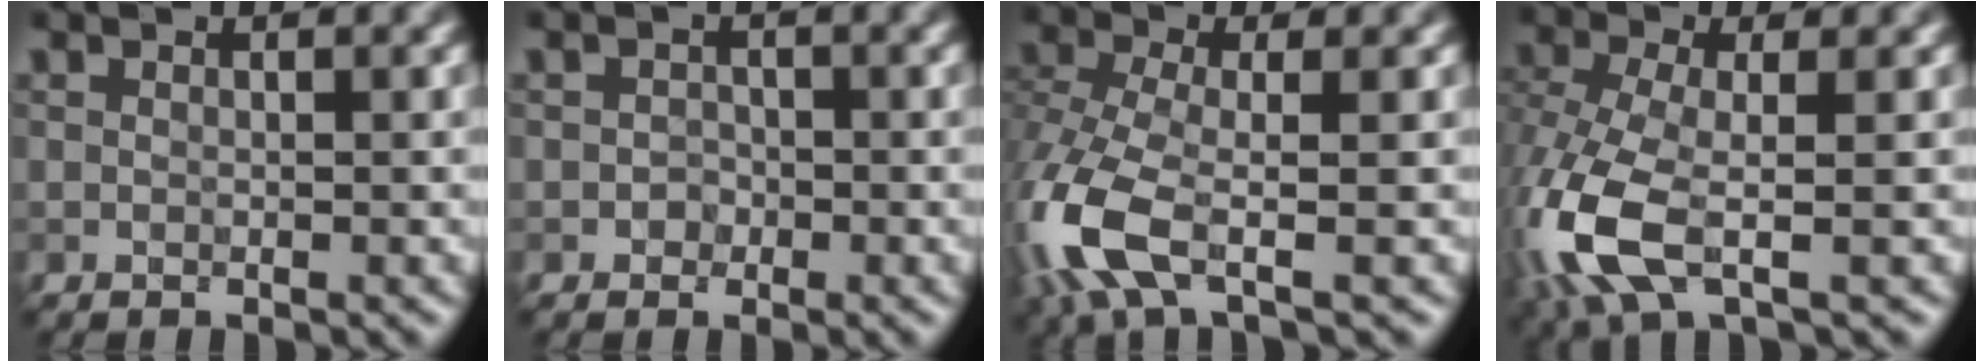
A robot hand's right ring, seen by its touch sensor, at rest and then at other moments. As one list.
[{"total": 2.5, "force": [-2.0, -0.5, -1.4], "torque": [-0.006, -0.011, 0.004]}, {"total": 6.9, "force": [-5.0, 1.4, 4.6], "torque": [-0.163, -0.027, -0.070]}, {"total": 6.9, "force": [-4.6, 1.8, 4.8], "torque": [-0.172, -0.026, -0.059]}]